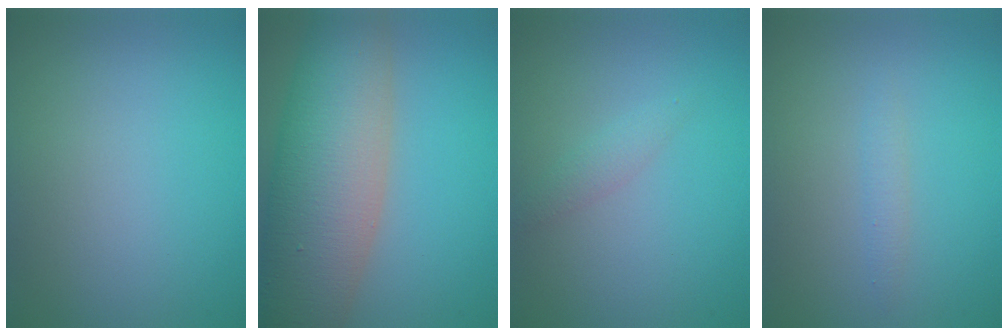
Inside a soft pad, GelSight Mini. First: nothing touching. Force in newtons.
{"total": 11.6, "press": 11.6, "slide": 0.8}
{"total": 1.2, "press": 1.2, "slide": 0.0}
{"total": 0.9, "press": 0.9, "slide": 0.2}